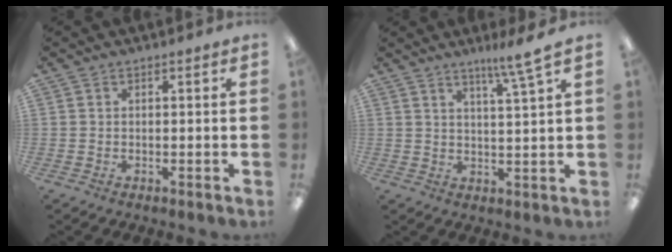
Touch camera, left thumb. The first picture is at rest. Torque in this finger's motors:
{"motor_torque": [0.16, -0.16, 0.56, -0.62, 0.02]}